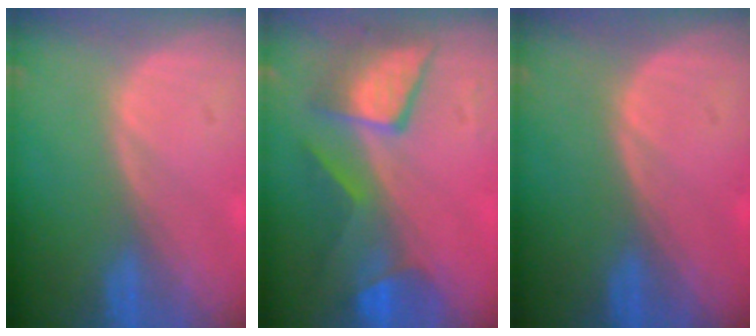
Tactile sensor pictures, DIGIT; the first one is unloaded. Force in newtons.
{"total": 7.8, "press": 7.8, "slide": 0.4}
{"total": 0.0}